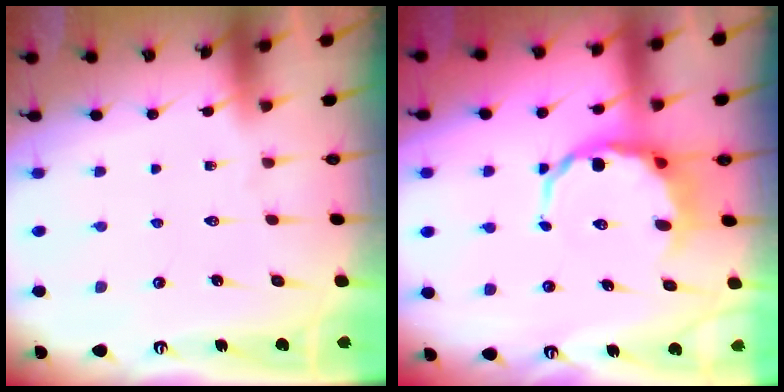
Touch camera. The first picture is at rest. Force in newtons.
{"total": 9.0, "press": 8.6, "slide": 2.5}